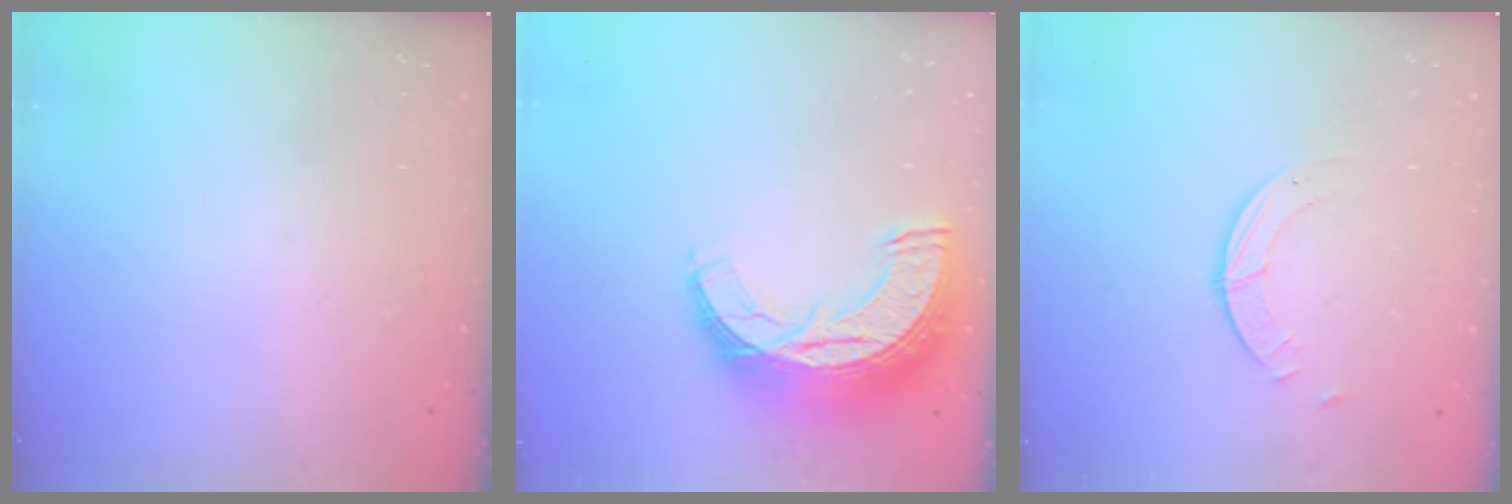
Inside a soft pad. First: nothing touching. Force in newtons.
{"total": 18.5, "press": 18.5, "slide": 1.0}
{"total": 1.4, "press": 1.4, "slide": 0.2}